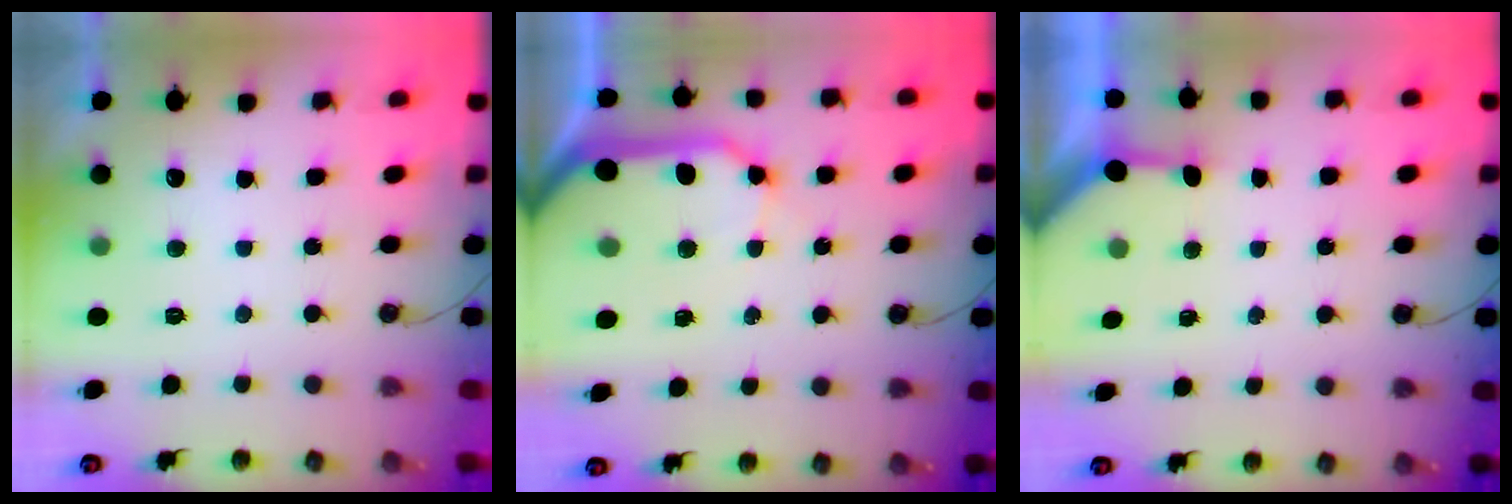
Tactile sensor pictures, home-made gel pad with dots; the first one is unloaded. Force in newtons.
{"total": 14.1, "press": 14.0, "slide": 1.8}
{"total": 3.3, "press": 3.3, "slide": 0.4}